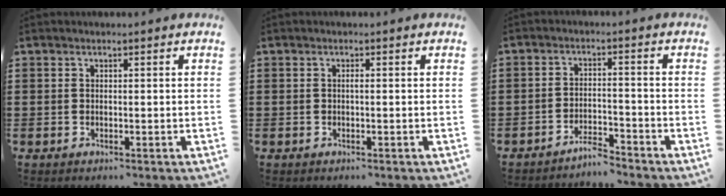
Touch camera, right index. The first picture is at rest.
{"total": 0.6, "force": [0.0, 0.1, 0.6], "torque": [-0.010, -0.003, -0.001]}
{"total": 3.6, "force": [-3.6, 0.3, 0.6], "torque": [-0.014, 0.004, -0.073]}